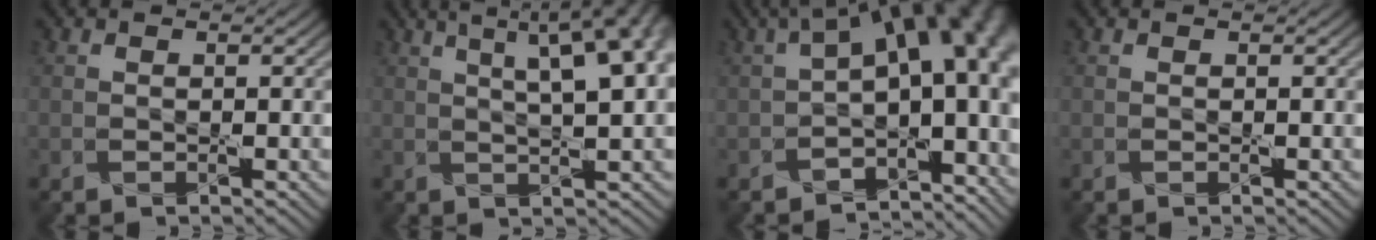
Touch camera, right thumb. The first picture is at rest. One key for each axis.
{"total": 14.3, "fx": 5.6, "fy": 5.2, "fz": 12.0, "tx": -0.147, "ty": 0.055, "tz": 0.063}
{"total": 15.3, "fx": 0.0, "fy": 8.2, "fz": 12.9, "tx": -0.172, "ty": -0.007, "tz": 0.029}
{"total": 0.0}